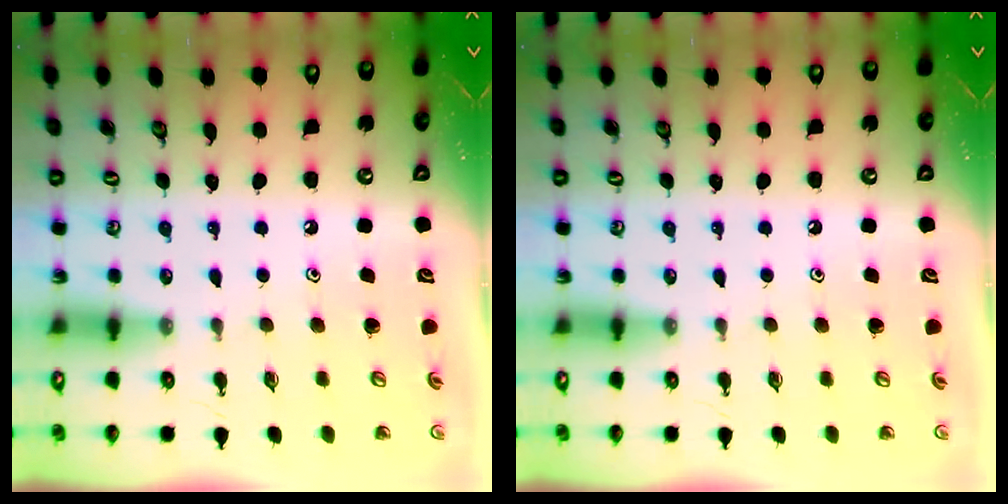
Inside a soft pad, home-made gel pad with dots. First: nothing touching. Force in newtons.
{"total": 0.0}